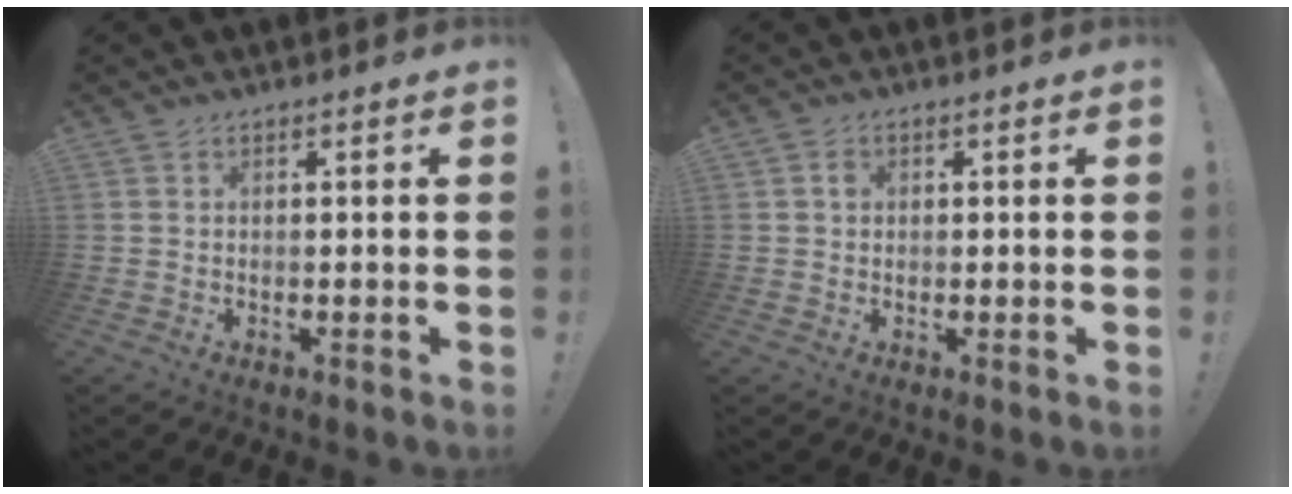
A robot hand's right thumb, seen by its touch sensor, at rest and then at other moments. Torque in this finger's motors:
{"motor_torque": [0.08, -0.05, 0.07, -0.17, 0.04]}